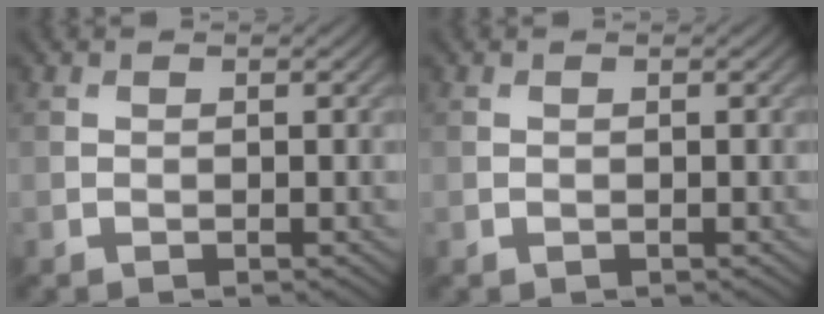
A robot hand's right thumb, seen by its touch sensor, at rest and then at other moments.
{"total": 0.0}